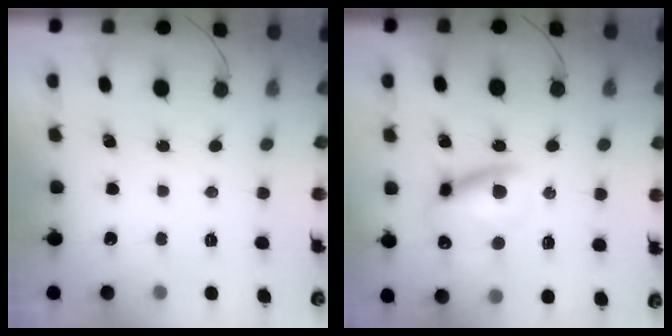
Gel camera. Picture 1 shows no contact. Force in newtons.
{"total": 11.5, "press": 11.1, "slide": 2.7}